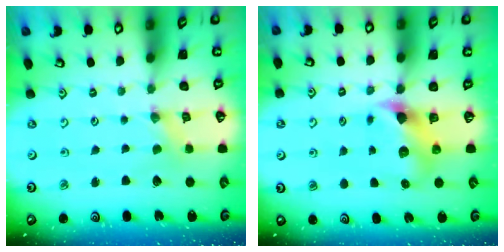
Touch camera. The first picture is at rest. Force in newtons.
{"total": 7.6, "press": 7.5, "slide": 1.0}